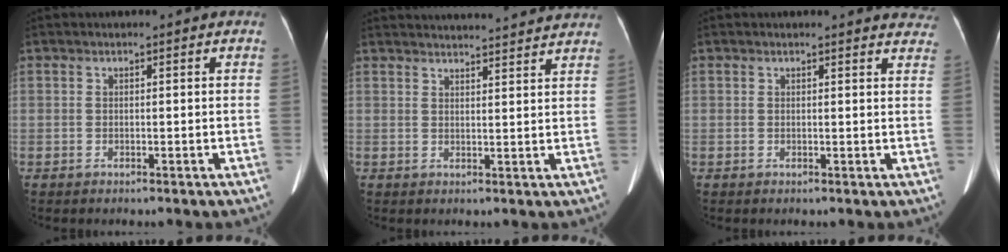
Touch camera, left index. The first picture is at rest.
{"total": 17.5, "force": [16.9, 1.1, 4.5], "torque": [-0.061, 0.015, 0.212]}
{"total": 5.8, "force": [5.7, 1.2, 0.4], "torque": [0.024, -0.022, 0.025]}